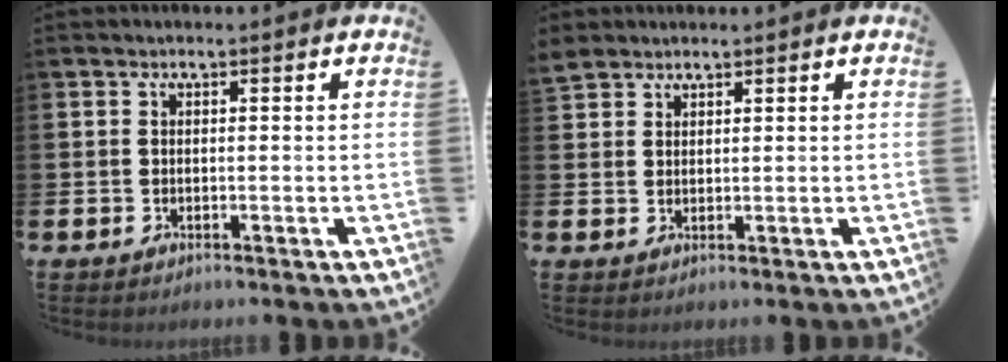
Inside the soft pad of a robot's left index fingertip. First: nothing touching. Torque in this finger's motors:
{"motor_torque": [0.90, -1.24, 0.94, 0.21]}